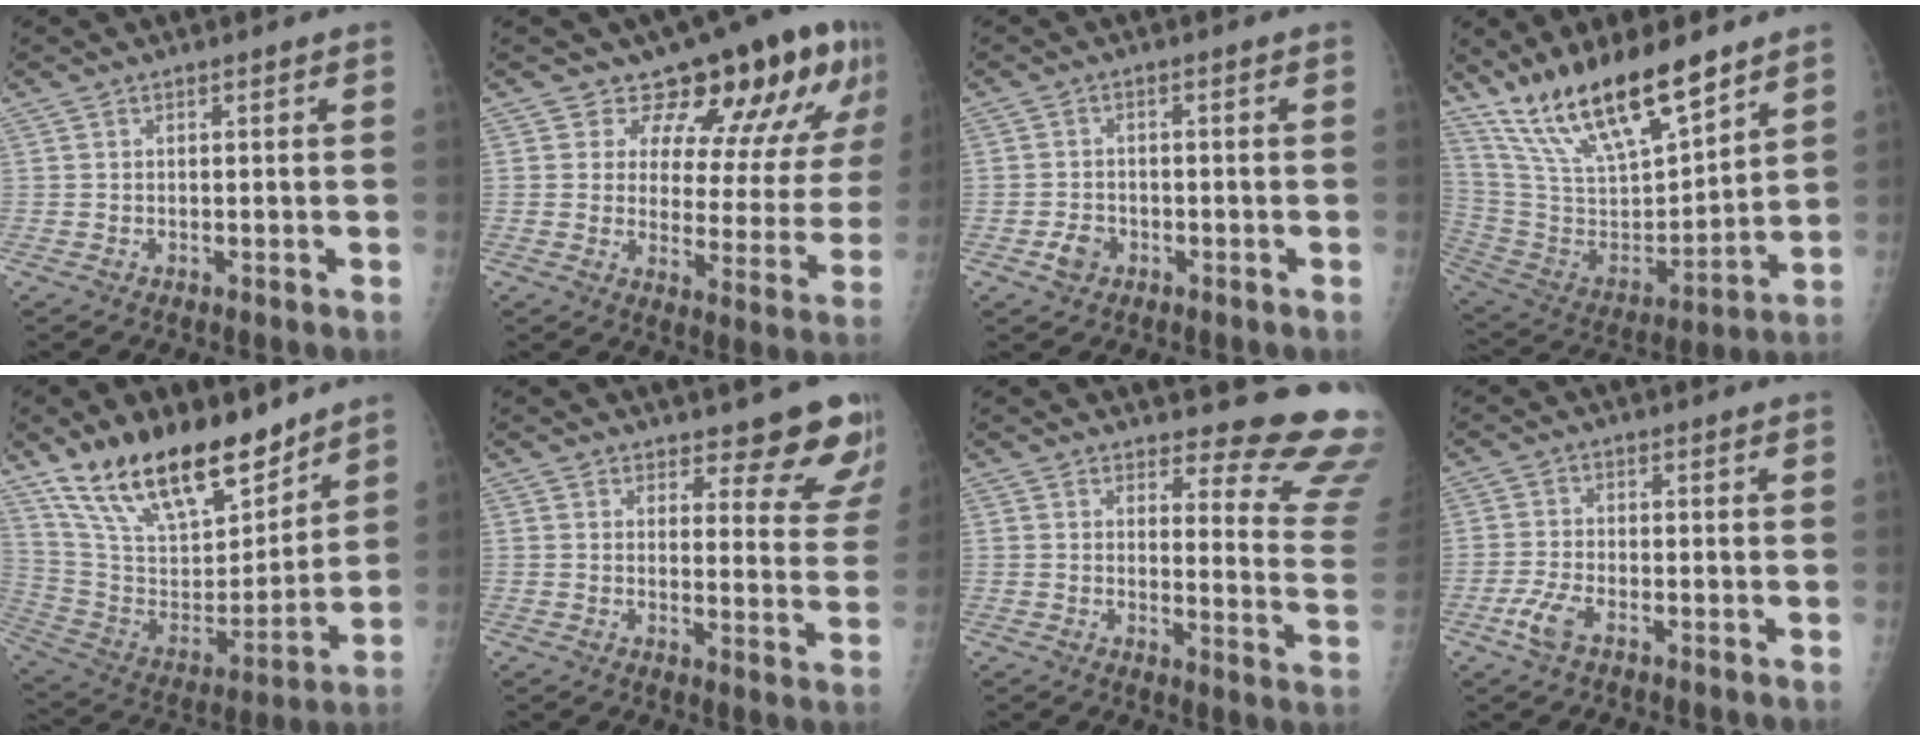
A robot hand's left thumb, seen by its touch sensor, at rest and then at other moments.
{"total": 16.4, "force": [11.7, 7.8, 8.5], "torque": [-0.052, -0.076, 0.138]}
{"total": 3.1, "force": [-1.4, 2.5, 1.4], "torque": [-0.017, 0.009, -0.023]}
{"total": 21.5, "force": [15.8, 6.4, 13.2], "torque": [-0.208, -0.073, 0.299]}
{"total": 24.0, "force": [17.3, 9.9, 13.3], "torque": [-0.199, -0.079, 0.309]}
{"total": 12.2, "force": [10.7, 4.4, 3.9], "torque": [0.002, -0.085, 0.105]}
{"total": 15.3, "force": [14.4, 3.0, 4.2], "torque": [-0.008, -0.165, 0.140]}
{"total": 4.2, "force": [-2.2, 1.7, 3.1], "torque": [-0.074, 0.005, -0.046]}